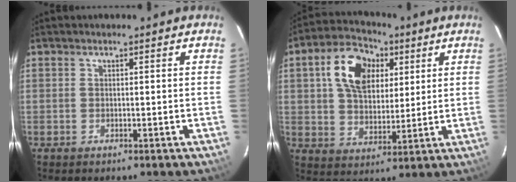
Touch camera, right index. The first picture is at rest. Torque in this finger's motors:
{"motor_torque": [0.75, -0.05, 0.37, 0.14]}